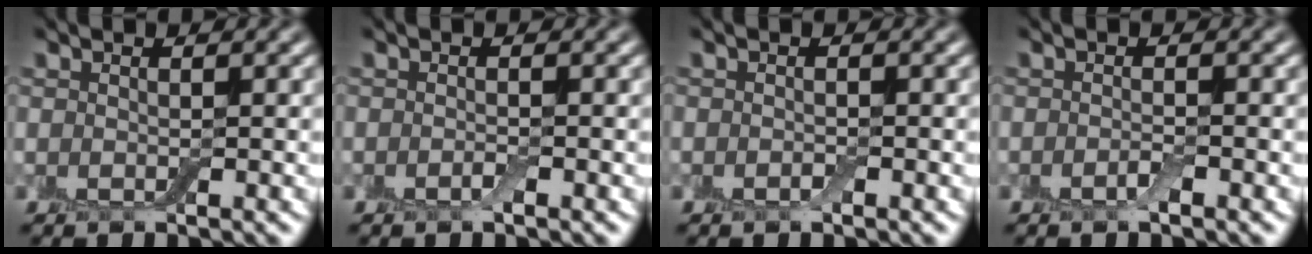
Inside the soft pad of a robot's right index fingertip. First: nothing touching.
{"total": 0.7, "force": [-0.4, 0.2, 0.5], "torque": [-0.011, 0.000, -0.006]}
{"total": 0.6, "force": [-0.3, 0.3, 0.4], "torque": [-0.006, 0.000, -0.005]}
{"total": 1.0, "force": [-0.6, 0.3, 0.7], "torque": [-0.016, -0.001, -0.011]}